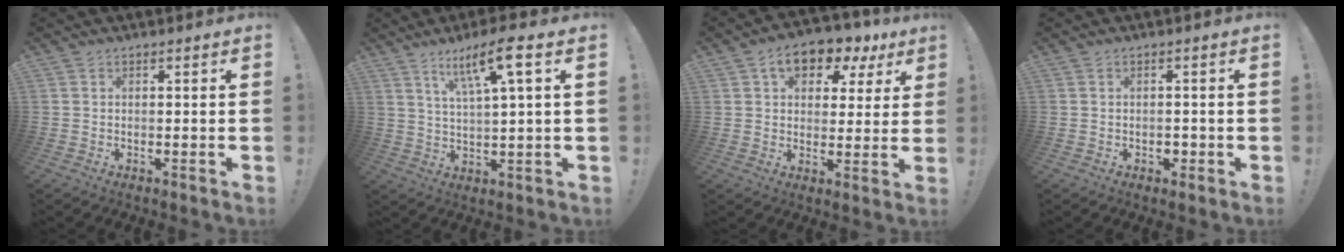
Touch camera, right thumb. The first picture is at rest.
{"total": 10.5, "force": [5.3, 1.1, 9.0], "torque": [-0.161, -0.015, 0.083]}
{"total": 10.7, "force": [5.7, 6.7, 6.1], "torque": [-0.092, -0.027, 0.106]}
{"total": 1.9, "force": [-0.8, 1.5, 0.8], "torque": [-0.007, 0.000, -0.015]}